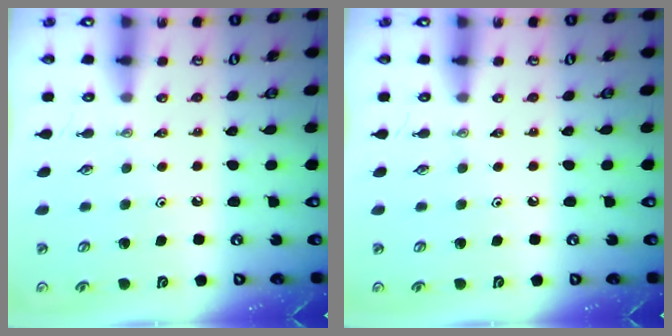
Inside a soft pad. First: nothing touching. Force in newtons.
{"total": 0.0}